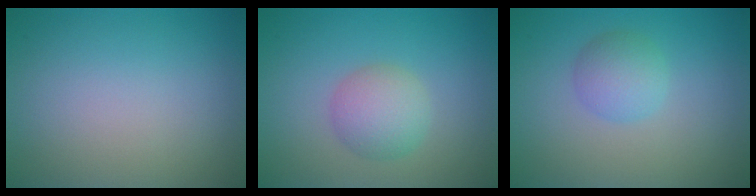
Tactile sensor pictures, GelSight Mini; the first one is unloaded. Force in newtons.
{"total": 3.2, "press": 3.2, "slide": 0.0}
{"total": 2.5, "press": 2.5, "slide": 0.1}